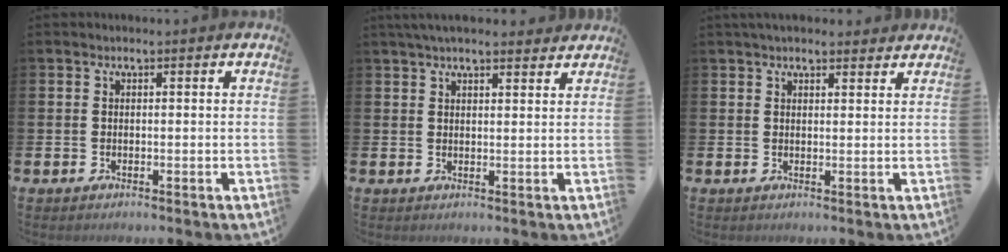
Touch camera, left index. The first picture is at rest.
{"total": 3.6, "force": [3.3, 0.7, 1.3], "torque": [-0.029, -0.007, 0.060]}
{"total": 2.5, "force": [2.3, 0.6, 0.5], "torque": [-0.011, -0.007, 0.042]}